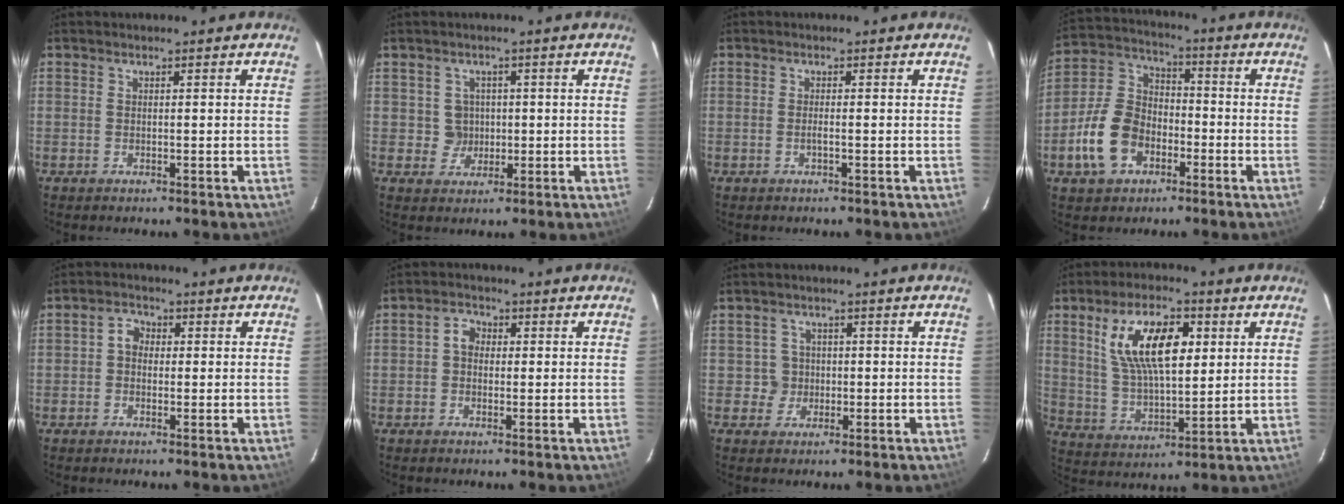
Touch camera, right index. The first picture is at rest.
{"total": 3.5, "force": [0.2, 3.5, 0.1], "torque": [-0.001, 0.014, 0.010]}
{"total": 1.0, "force": [-0.4, -0.1, 1.0], "torque": [-0.019, 0.002, -0.006]}
{"total": 12.2, "force": [-5.1, 8.6, 7.0], "torque": [-0.158, 0.024, -0.092]}
{"total": 2.9, "force": [0.0, 2.5, 1.4], "torque": [-0.026, 0.013, -0.004]}
{"total": 2.9, "force": [0.1, 2.5, 1.6], "torque": [-0.029, 0.013, -0.002]}
{"total": 3.0, "force": [-0.1, 3.0, -0.2], "torque": [0.011, 0.016, 0.002]}
{"total": 14.1, "force": [4.8, 6.1, 11.7], "torque": [-0.219, 0.014, 0.094]}